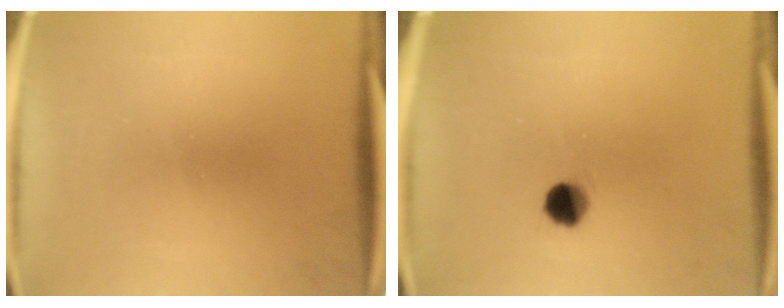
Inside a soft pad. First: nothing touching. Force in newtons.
{"total": 4.5}